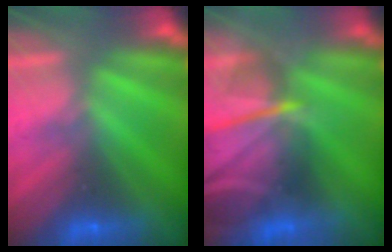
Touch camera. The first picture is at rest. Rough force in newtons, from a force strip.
{"total": 7.5}